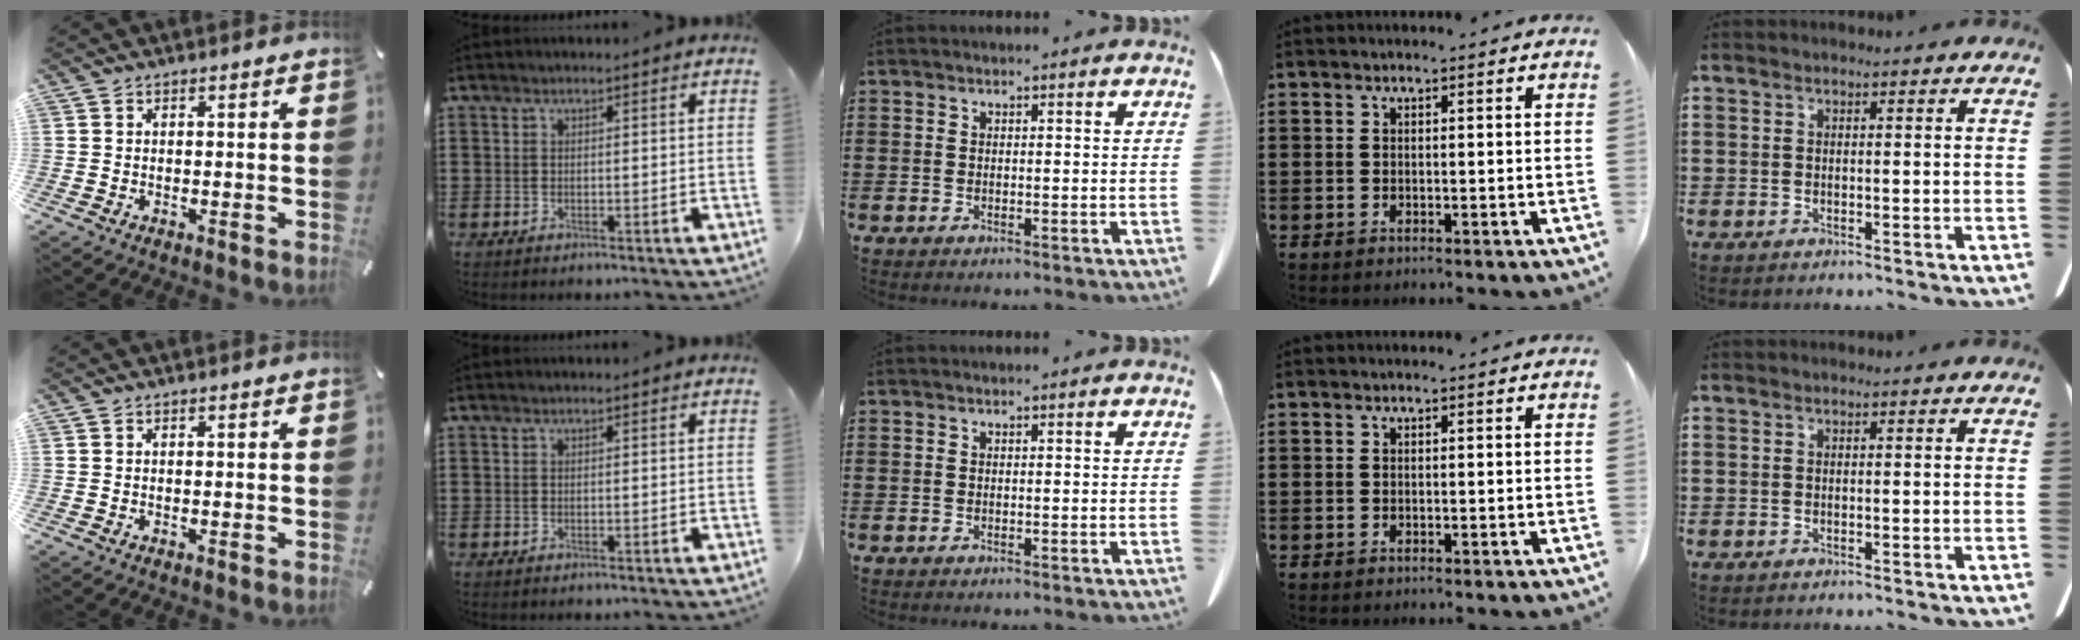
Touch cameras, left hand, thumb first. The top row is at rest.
{}